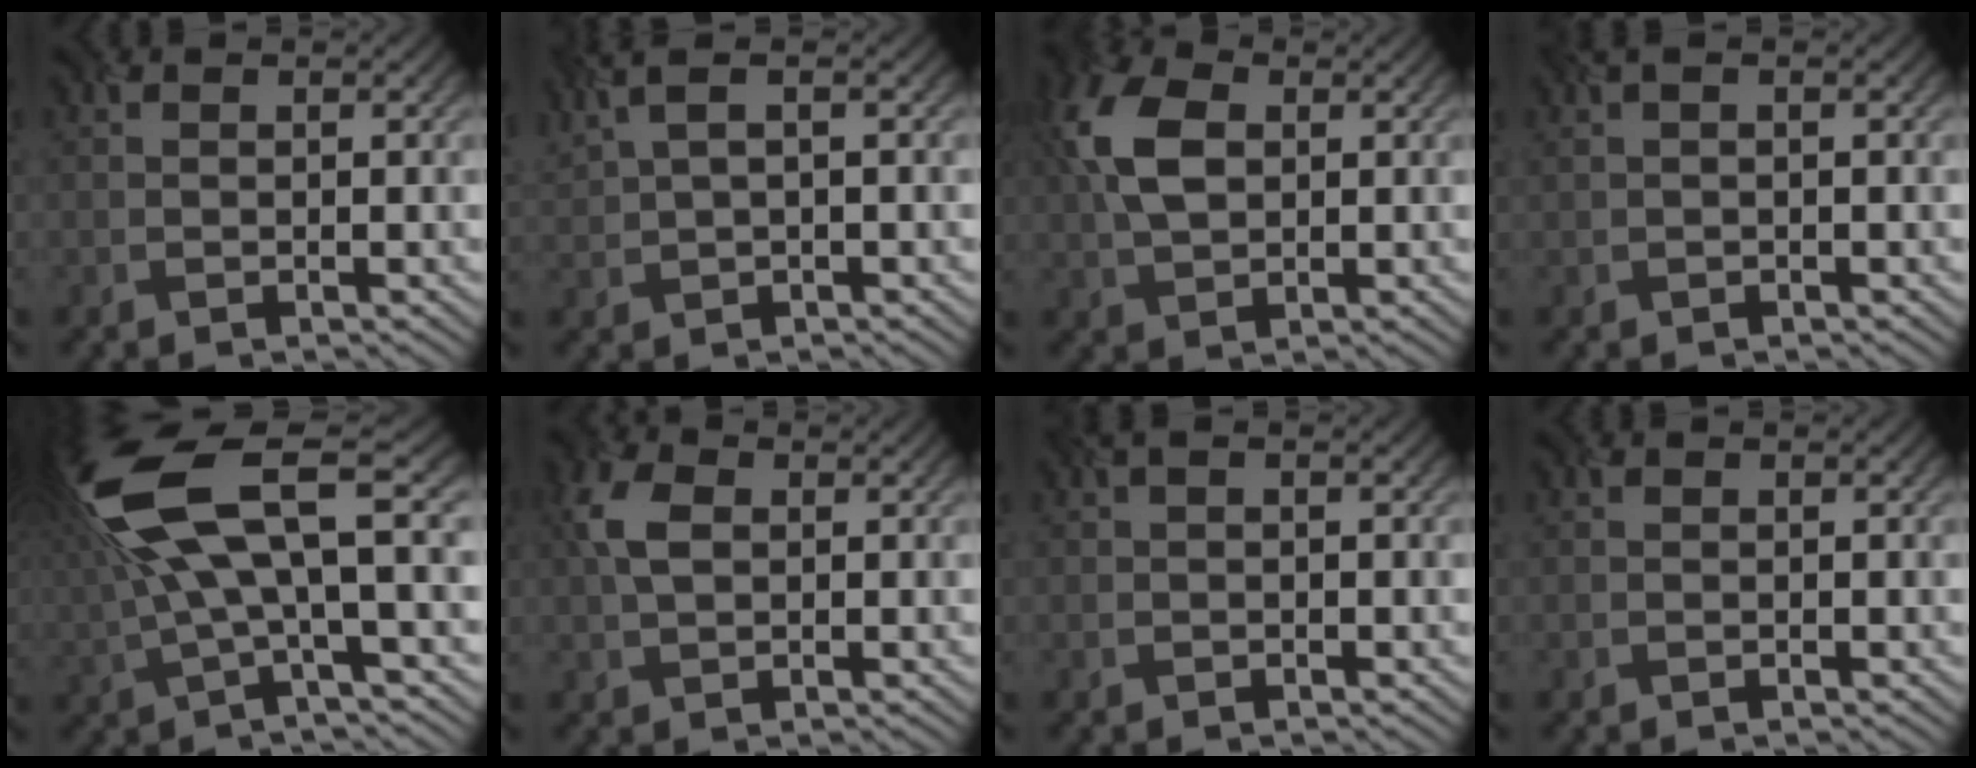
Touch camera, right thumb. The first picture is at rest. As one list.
[{"total": 3.8, "force": [2.0, 1.1, 3.0], "torque": [-0.073, 0.010, 0.042]}, {"total": 7.9, "force": [1.6, 5.0, 6.0], "torque": [-0.157, 0.012, 0.024]}, {"total": 0.7, "force": [0.2, 0.1, 0.6], "torque": [-0.014, 0.004, 0.003]}, {"total": 12.6, "force": [2.4, 3.5, 11.8], "torque": [-0.253, 0.002, 0.048]}, {"total": 4.0, "force": [0.8, 2.6, 3.0], "torque": [-0.072, 0.008, 0.011]}, {"total": 0.5, "force": [0.1, 0.3, 0.4], "torque": [-0.009, 0.002, 0.001]}, {"total": 0.0}]